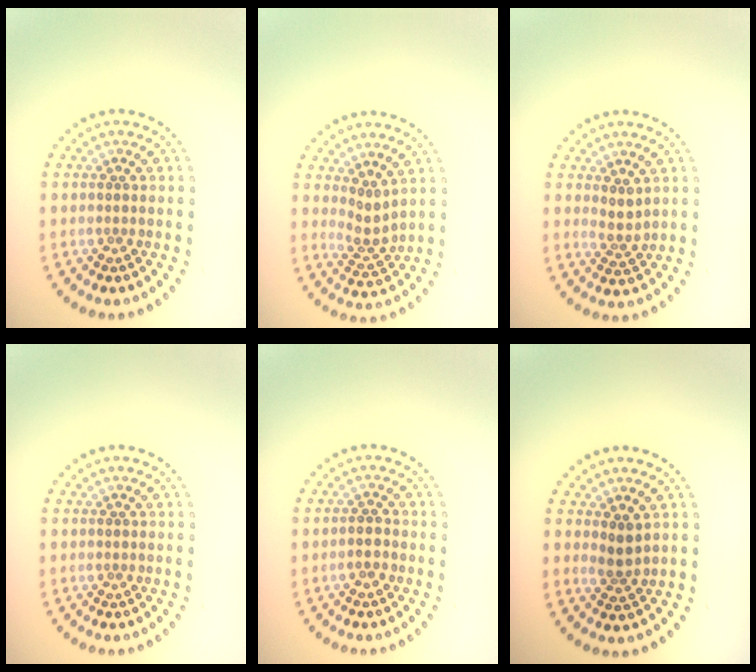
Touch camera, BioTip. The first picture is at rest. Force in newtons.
{"total": 2.0, "press": 1.4, "slide": 1.5}
{"total": 1.7, "press": 1.3, "slide": 1.1}
{"total": 0.0}
{"total": 1.4, "press": 1.1, "slide": 0.8}
{"total": 1.7, "press": 1.3, "slide": 1.0}